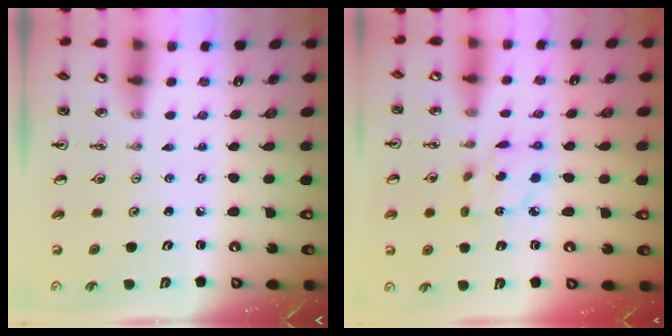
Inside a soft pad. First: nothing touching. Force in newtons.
{"total": 5.9, "press": 5.9, "slide": 0.2}